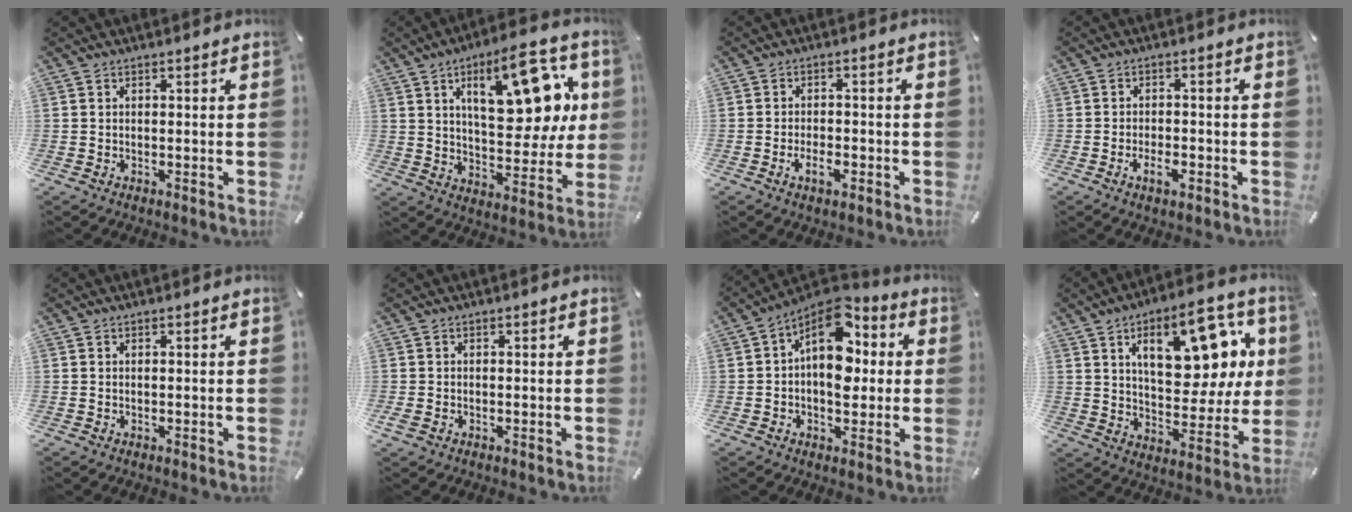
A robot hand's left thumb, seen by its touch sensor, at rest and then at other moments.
{"total": 21.2, "force": [8.7, 9.4, 16.9], "torque": [-0.233, -0.033, 0.134]}
{"total": 4.1, "force": [-1.8, 1.8, 3.2], "torque": [-0.057, 0.006, -0.033]}
{"total": 4.1, "force": [-1.9, 1.9, 3.1], "torque": [-0.056, 0.007, -0.034]}
{"total": 0.0}
{"total": 0.8, "force": [-0.1, 0.8, 0.2], "torque": [-0.002, 0.005, -0.004]}
{"total": 13.6, "force": [3.1, 8.9, 9.8], "torque": [-0.154, -0.037, 0.053]}
{"total": 20.1, "force": [8.9, 9.9, 15.0], "torque": [-0.208, -0.035, 0.141]}